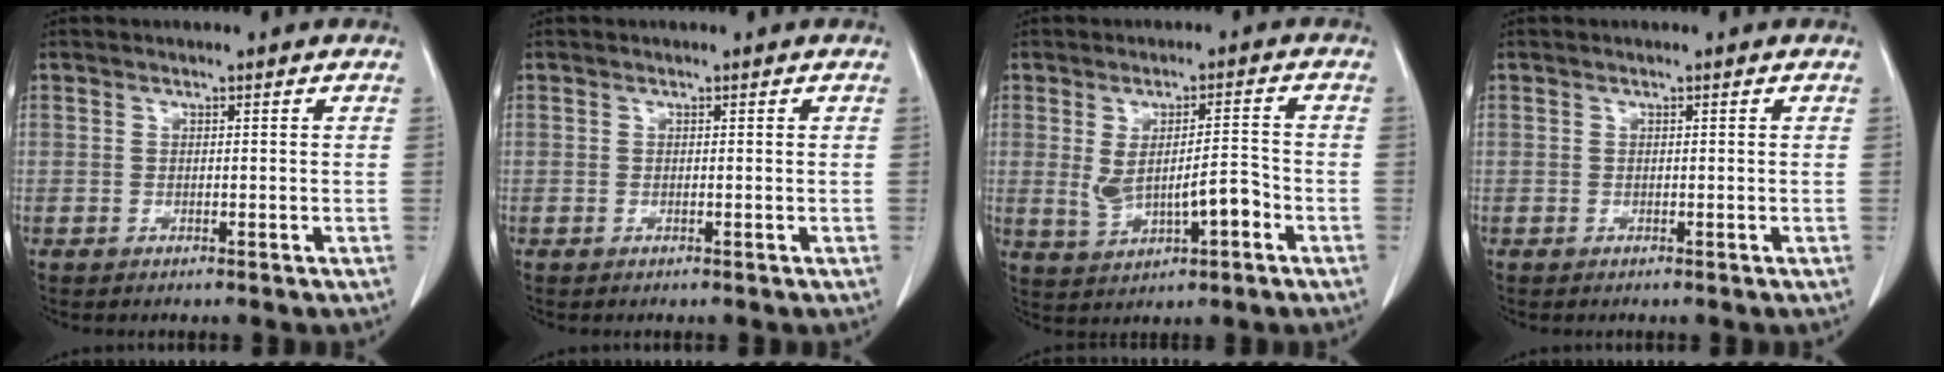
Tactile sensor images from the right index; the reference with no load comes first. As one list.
[{"total": 0.0}, {"total": 7.6, "force": [-1.6, 2.4, 7.0], "torque": [-0.126, 0.011, -0.010]}, {"total": 0.0}]